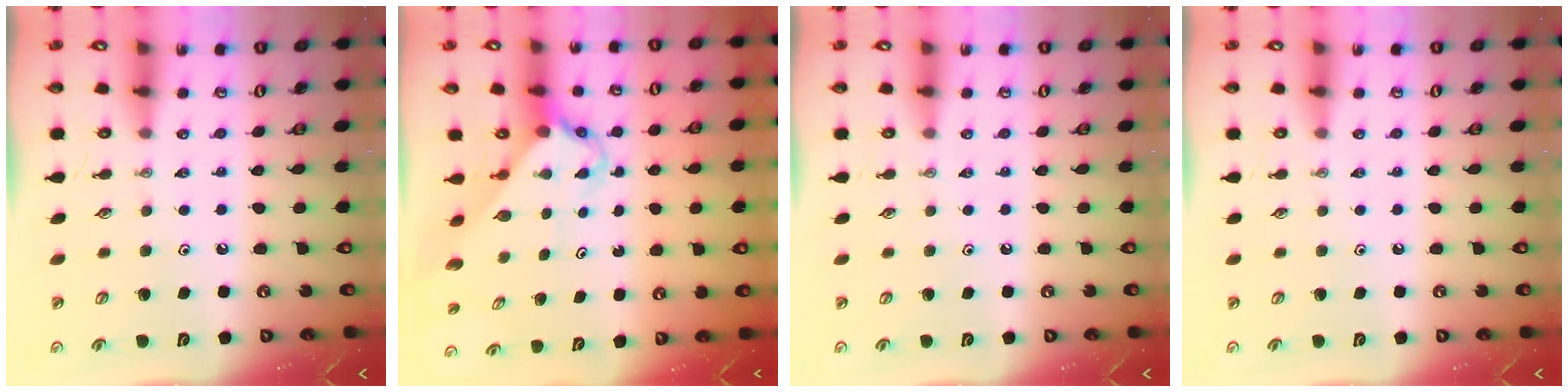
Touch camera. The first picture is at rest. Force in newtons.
{"total": 2.7, "press": 2.7, "slide": 0.2}
{"total": 0.0}
{"total": 0.0}